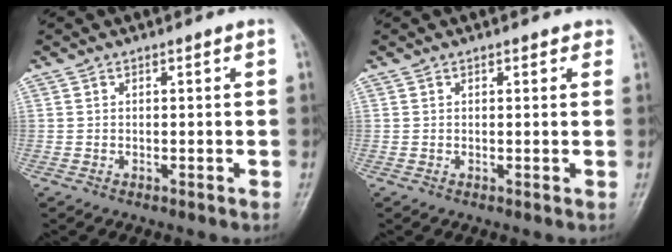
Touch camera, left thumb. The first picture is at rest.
{"total": 1.2, "force": [0.8, 0.7, 0.6], "torque": [0.000, -0.002, 0.005]}